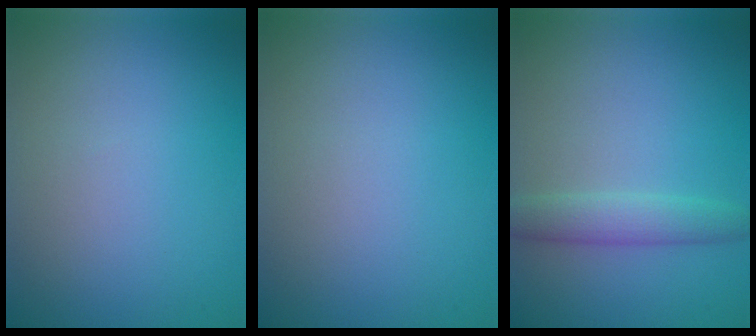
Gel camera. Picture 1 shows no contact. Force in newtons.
{"total": 0.0}
{"total": 2.7, "press": 2.7, "slide": 0.1}